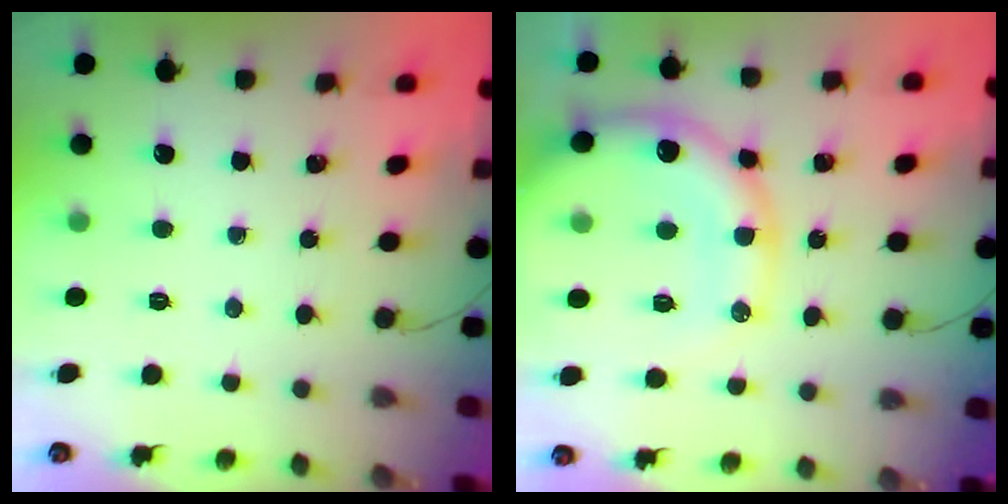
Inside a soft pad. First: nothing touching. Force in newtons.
{"total": 19.4, "press": 19.0, "slide": 3.5}